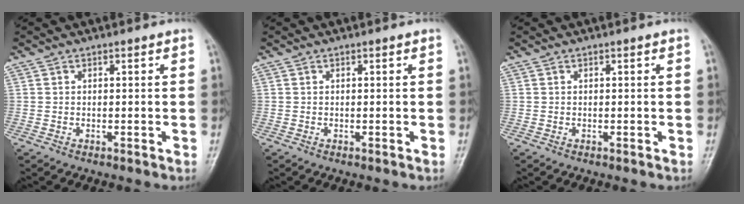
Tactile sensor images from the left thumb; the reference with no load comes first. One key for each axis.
{"total": 0.0}
{"total": 0.0}